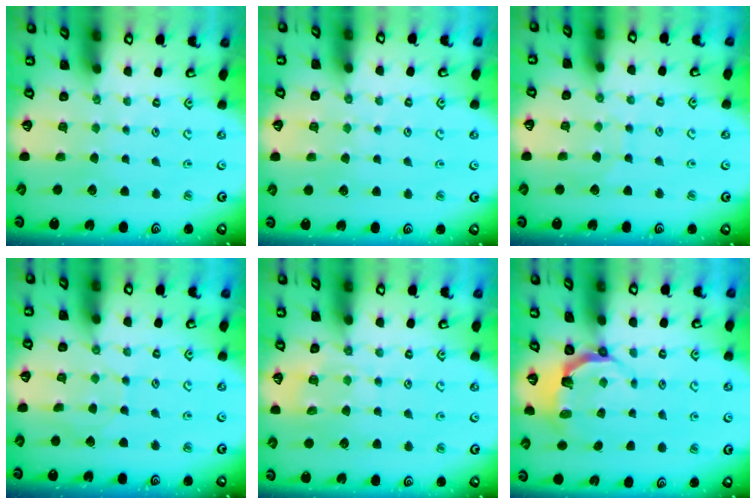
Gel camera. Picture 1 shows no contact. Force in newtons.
{"total": 4.7, "press": 4.6, "slide": 0.6}
{"total": 4.9, "press": 4.8, "slide": 0.3}
{"total": 2.9, "press": 2.9, "slide": 0.3}
{"total": 7.8, "press": 7.8, "slide": 0.5}
{"total": 4.8, "press": 3.2, "slide": 3.6}